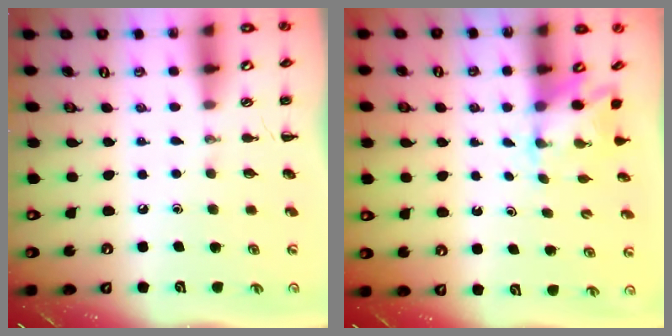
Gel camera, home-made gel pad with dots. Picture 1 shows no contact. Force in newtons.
{"total": 2.6, "press": 2.4, "slide": 1.1}